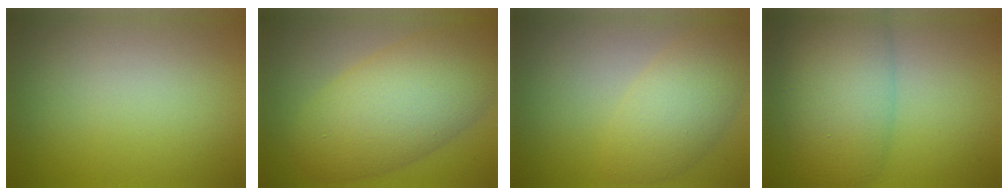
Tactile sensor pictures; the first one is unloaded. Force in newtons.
{"total": 9.9, "press": 9.9, "slide": 0.6}
{"total": 4.7, "press": 4.7, "slide": 0.1}
{"total": 7.9, "press": 7.9, "slide": 0.2}